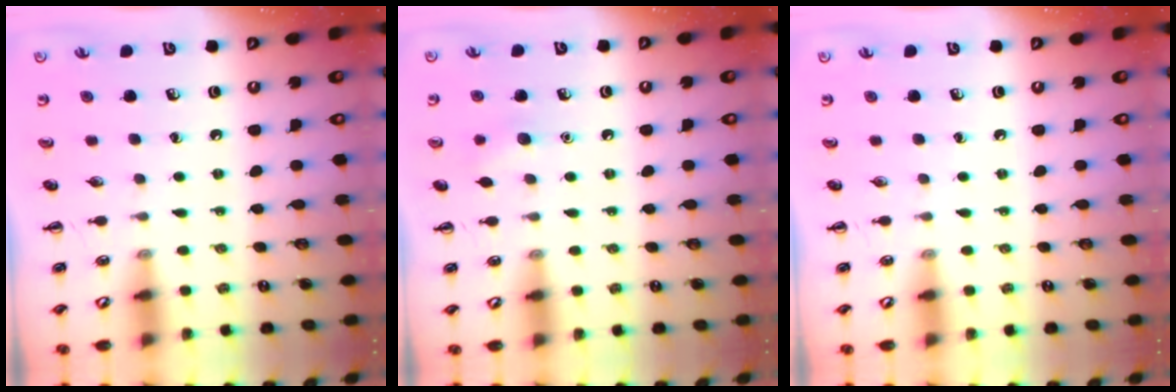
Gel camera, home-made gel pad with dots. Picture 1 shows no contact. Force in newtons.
{"total": 5.6, "press": 5.5, "slide": 1.4}
{"total": 0.0}